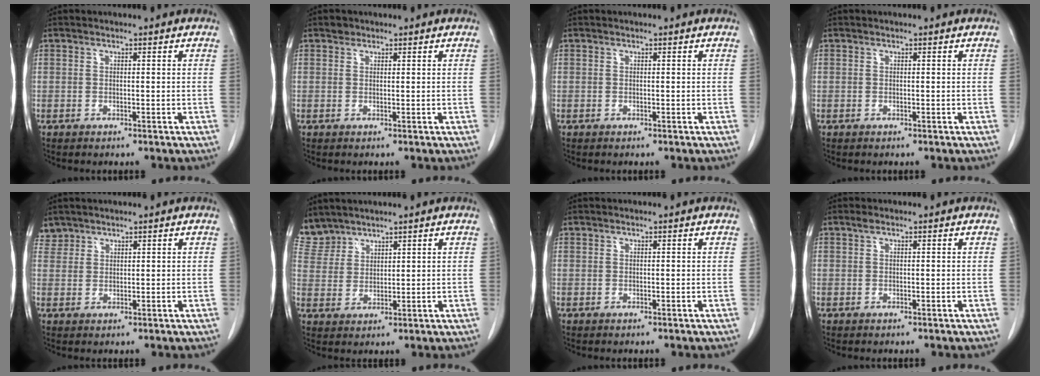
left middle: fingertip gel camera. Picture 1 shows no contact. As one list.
[{"total": 0.9, "force": [0.7, 0.5, 0.1], "torque": [0.000, 0.000, 0.008]}, {"total": 0.0}, {"total": 0.0}, {"total": 2.1, "force": [1.8, 0.9, -0.4], "torque": [0.011, 0.009, 0.035]}, {"total": 4.5, "force": [4.3, 1.3, -0.5], "torque": [0.005, 0.006, 0.099]}, {"total": 0.0}, {"total": 0.6, "force": [0.4, 0.1, 0.4], "torque": [-0.014, 0.006, 0.008]}]